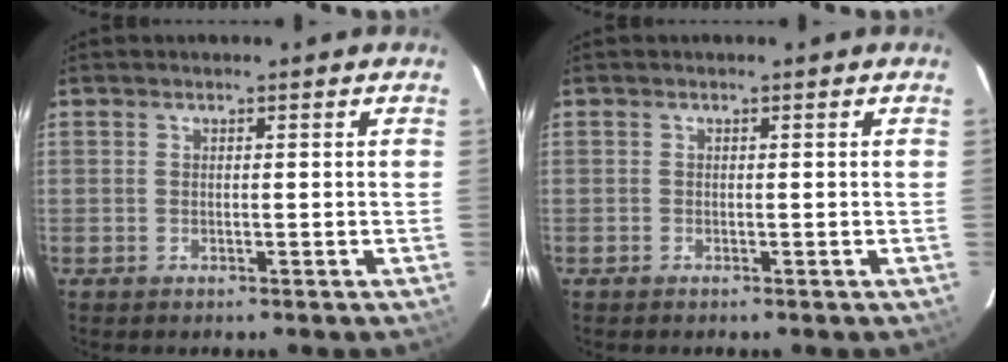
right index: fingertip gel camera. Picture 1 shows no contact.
{"total": 0.0}